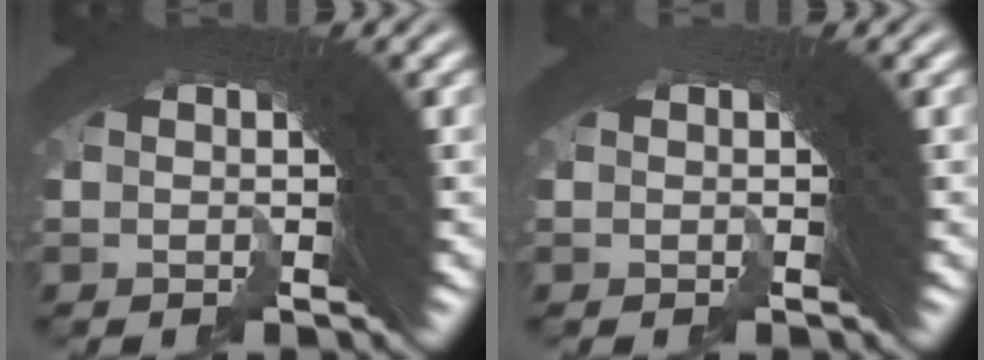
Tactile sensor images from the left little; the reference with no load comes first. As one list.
[{"total": 1.4, "force": [-0.3, -0.9, -1.0], "torque": [0.016, -0.004, -0.002]}]